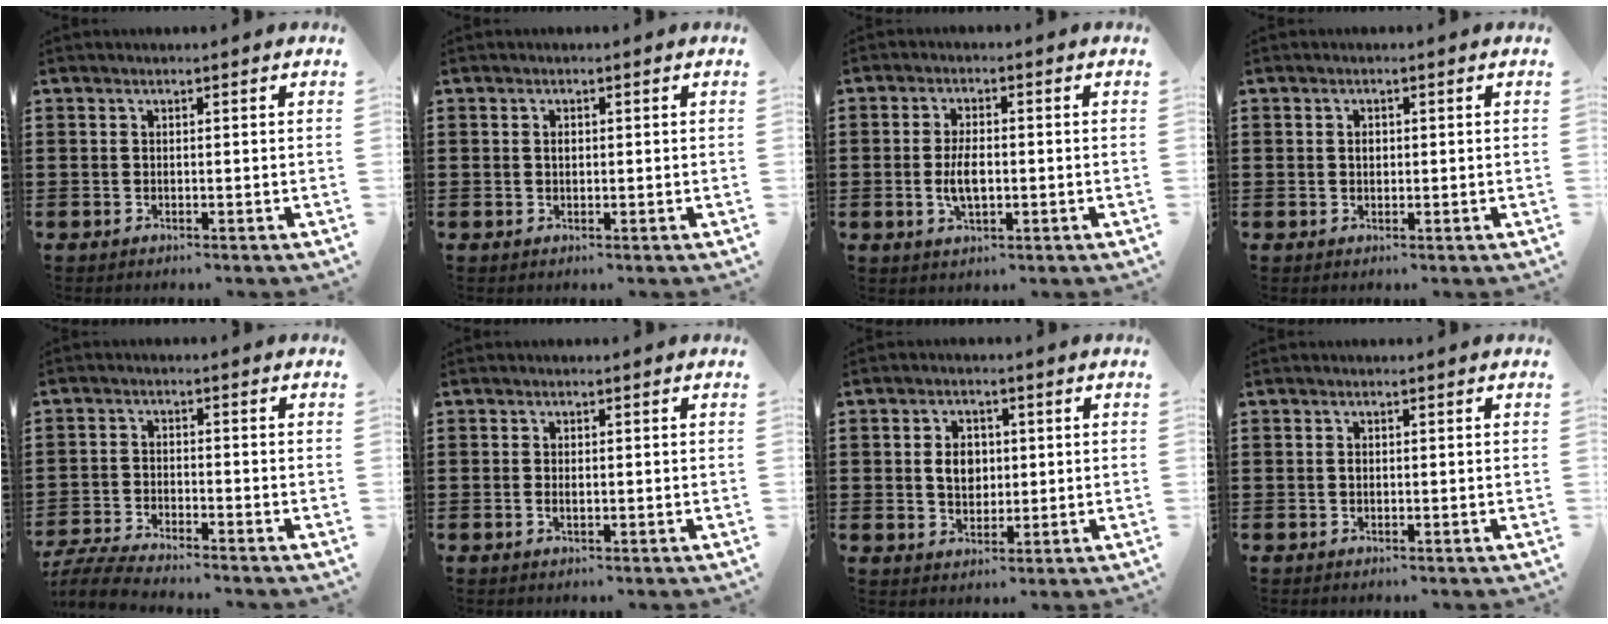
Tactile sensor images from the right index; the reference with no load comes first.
{"total": 0.9, "force": [0.1, 0.6, 0.7], "torque": [-0.016, 0.003, 0.002]}
{"total": 4.8, "force": [-0.6, 2.1, 4.3], "torque": [-0.091, -0.001, -0.014]}
{"total": 1.1, "force": [0.2, 0.8, 0.8], "torque": [-0.018, 0.005, 0.003]}
{"total": 4.9, "force": [-4.7, -0.1, 1.3], "torque": [-0.043, -0.012, -0.098]}
{"total": 1.1, "force": [-0.1, 0.5, 1.0], "torque": [-0.019, 0.002, -0.003]}
{"total": 4.5, "force": [0.4, 3.3, 3.0], "torque": [-0.059, 0.010, 0.003]}
{"total": 0.5, "force": [-0.1, 0.4, 0.3], "torque": [-0.008, 0.000, -0.002]}